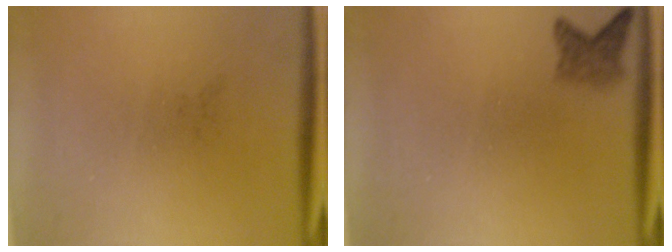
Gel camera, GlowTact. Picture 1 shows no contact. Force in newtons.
{"total": 2.1}